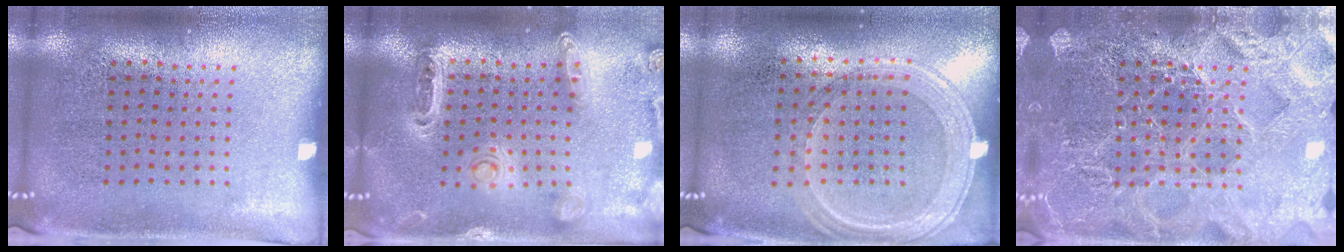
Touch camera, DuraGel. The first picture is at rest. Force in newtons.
{"total": 1.3, "press": 1.2, "slide": 0.4}
{"total": 1.2, "press": 1.1, "slide": 0.4}
{"total": 6.2, "press": 6.2, "slide": 0.8}